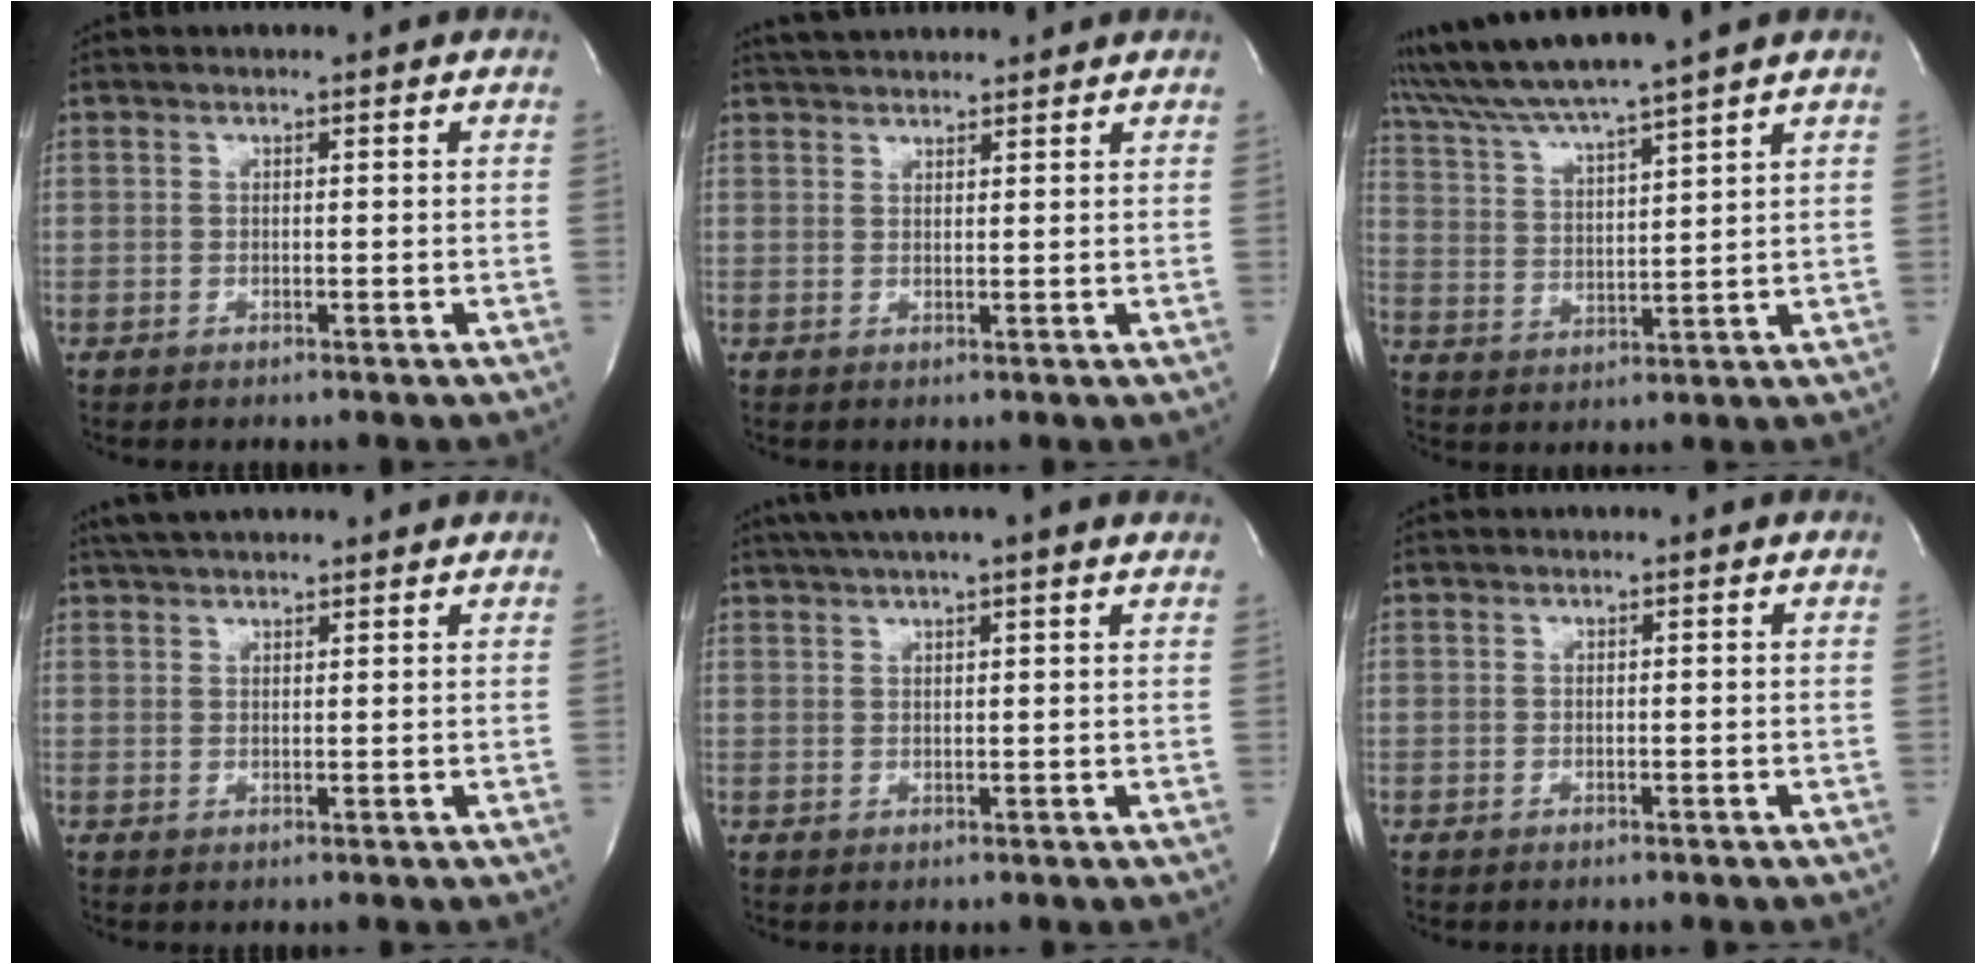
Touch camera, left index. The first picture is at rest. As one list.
[{"total": 6.3, "force": [6.0, 0.9, 1.9], "torque": [-0.035, 0.034, 0.092]}, {"total": 11.1, "force": [9.7, -2.0, 5.0], "torque": [-0.097, 0.009, 0.176]}, {"total": 8.3, "force": [7.4, 1.3, 3.6], "torque": [-0.062, 0.036, 0.112]}, {"total": 9.9, "force": [8.0, 0.4, 5.8], "torque": [-0.100, 0.036, 0.104]}, {"total": 0.0}]